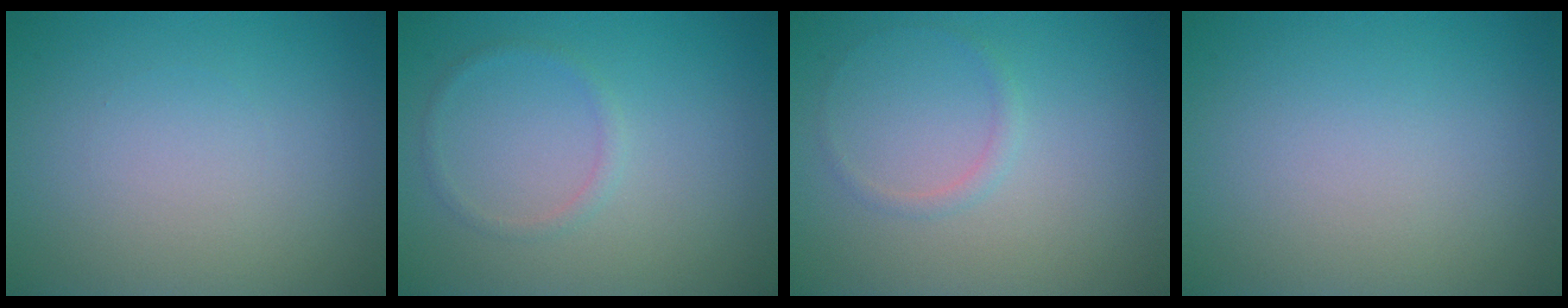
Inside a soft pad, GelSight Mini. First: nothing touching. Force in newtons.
{"total": 1.0, "press": 0.9, "slide": 0.2}
{"total": 0.8, "press": 0.8, "slide": 0.0}
{"total": 0.0}